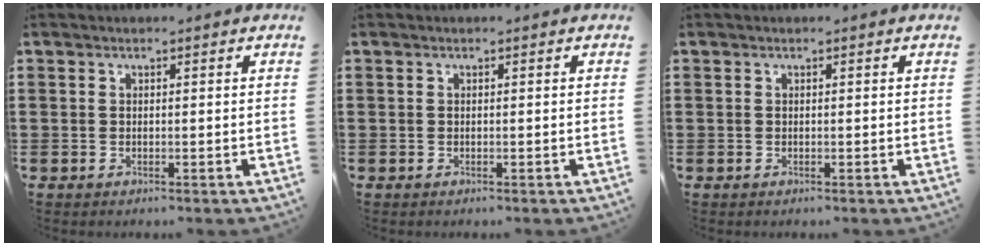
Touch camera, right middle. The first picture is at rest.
{"total": 0.0}
{"total": 0.0}